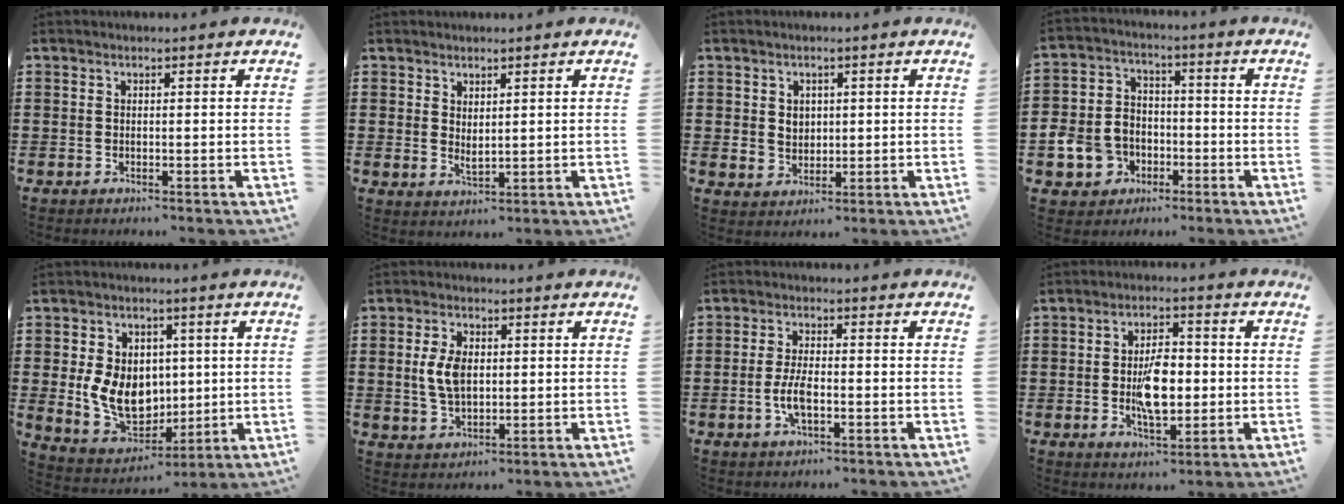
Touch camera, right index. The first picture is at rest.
{"total": 1.9, "force": [1.6, 0.8, 0.7], "torque": [-0.014, 0.002, 0.030]}
{"total": 2.8, "force": [1.1, 2.5, 0.5], "torque": [-0.012, 0.009, 0.017]}
{"total": 7.9, "force": [-2.8, 6.6, 3.1], "torque": [-0.098, 0.020, -0.055]}
{"total": 9.9, "force": [0.3, 7.9, 5.9], "torque": [-0.132, 0.009, 0.010]}
{"total": 5.9, "force": [0.6, 3.5, 4.7], "torque": [-0.113, 0.007, 0.006]}
{"total": 4.8, "force": [-1.2, 1.9, 4.2], "torque": [-0.095, 0.001, -0.027]}
{"total": 7.8, "force": [-0.7, 3.6, 6.8], "torque": [-0.133, 0.000, -0.020]}